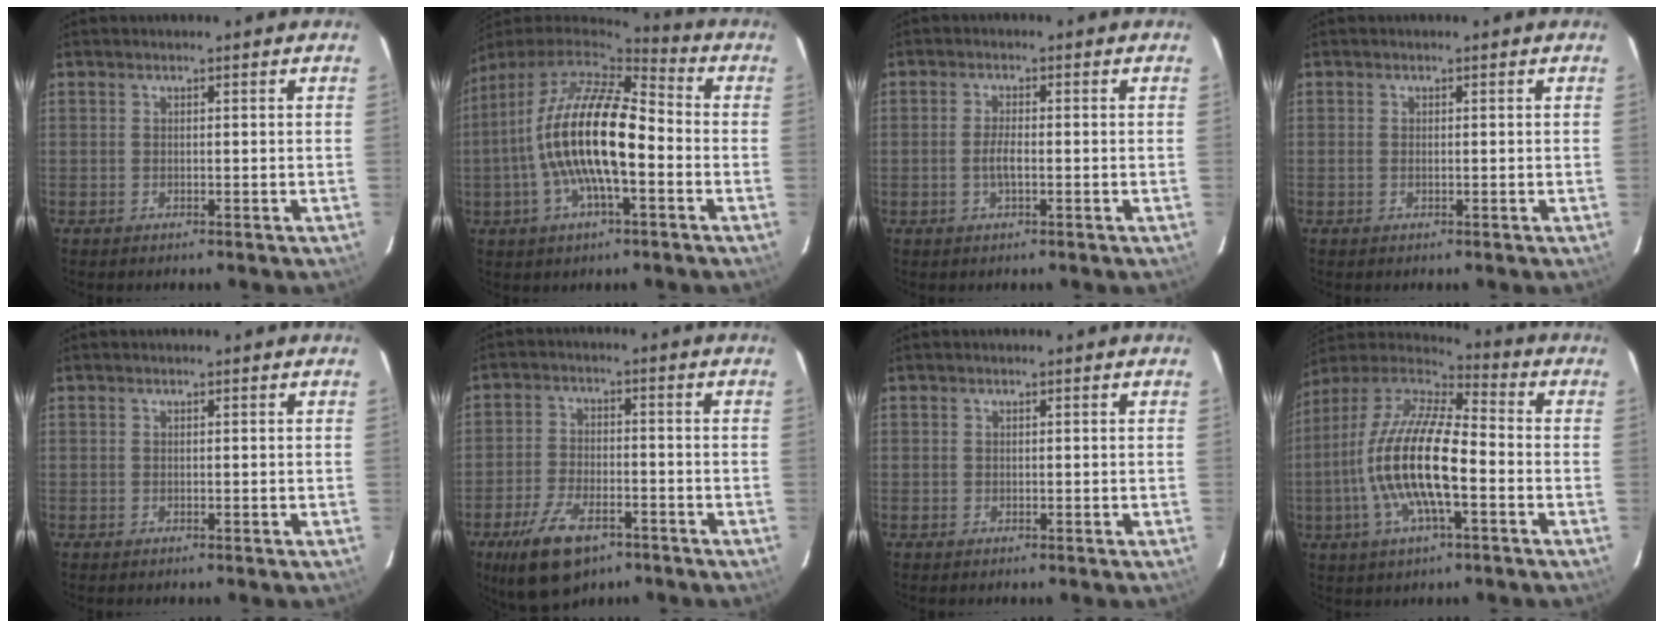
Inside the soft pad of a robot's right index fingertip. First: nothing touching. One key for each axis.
{"total": 17.1, "fx": -2.7, "fy": 5.3, "fz": 16.0, "tx": -0.292, "ty": -0.003, "tz": -0.055}
{"total": 2.7, "fx": -0.7, "fy": 0.7, "fz": 2.5, "tx": -0.051, "ty": -0.002, "tz": -0.014}
{"total": 0.6, "fx": -0.1, "fy": 0.3, "fz": 0.5, "tx": -0.012, "ty": 0.000, "tz": -0.003}
{"total": 0.0}
{"total": 12.3, "fx": -7.6, "fy": 5.8, "fz": 7.6, "tx": -0.171, "ty": -0.014, "tz": -0.132}
{"total": 0.0}
{"total": 18.5, "fx": -4.0, "fy": 5.6, "fz": 17.1, "tx": -0.332, "ty": -0.007, "tz": -0.083}